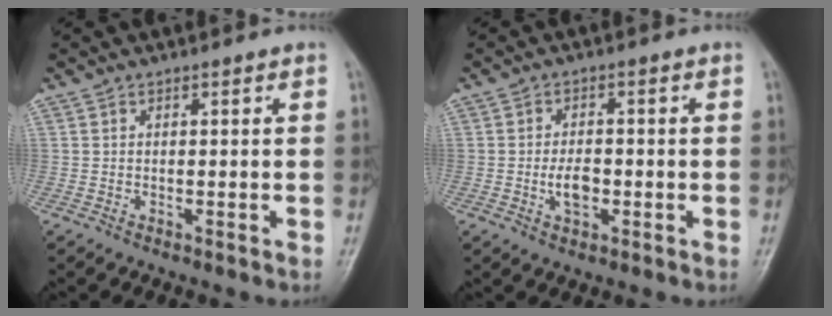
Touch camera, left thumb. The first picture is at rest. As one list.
[{"total": 4.3, "force": [-1.1, 2.5, 3.3], "torque": [-0.045, 0.005, -0.018]}]